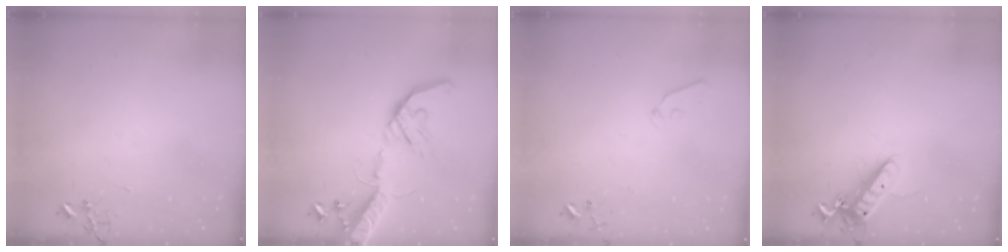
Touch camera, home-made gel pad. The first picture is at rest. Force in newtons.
{"total": 17.9, "press": 17.6, "slide": 3.7}
{"total": 5.5, "press": 5.5, "slide": 0.5}
{"total": 12.5, "press": 12.5, "slide": 1.1}